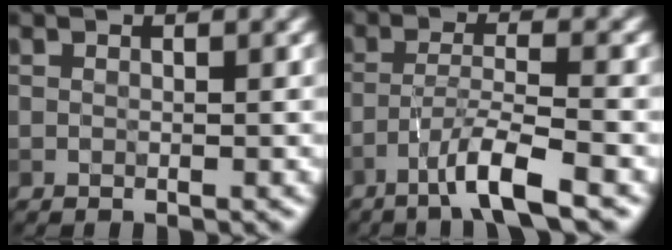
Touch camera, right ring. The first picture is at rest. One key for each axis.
{"total": 4.5, "fx": -2.7, "fy": 0.3, "fz": 3.6, "tx": -0.059, "ty": 0.008, "tz": -0.060}